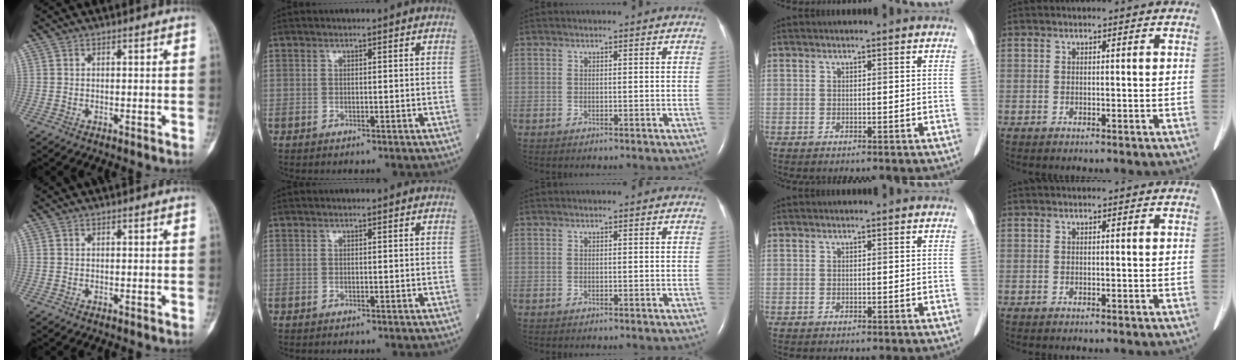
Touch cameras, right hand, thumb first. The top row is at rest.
{}